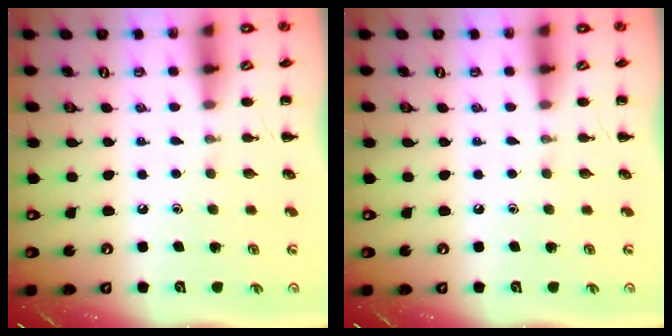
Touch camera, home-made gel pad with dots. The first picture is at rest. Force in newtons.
{"total": 0.0}